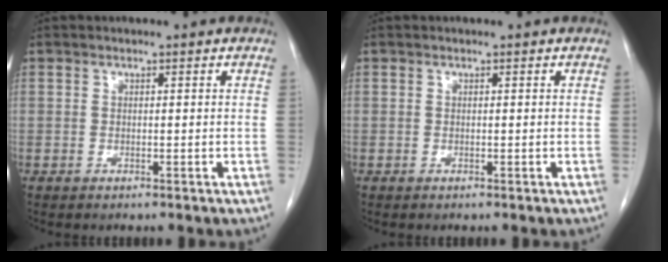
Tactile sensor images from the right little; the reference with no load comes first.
{"total": 0.0}